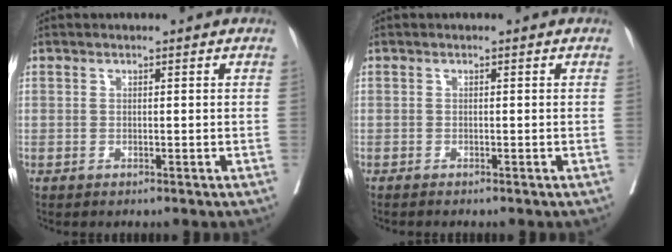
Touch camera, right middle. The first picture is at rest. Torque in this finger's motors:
{"motor_torque": [0.07, 0.01, -0.02, 0.00]}